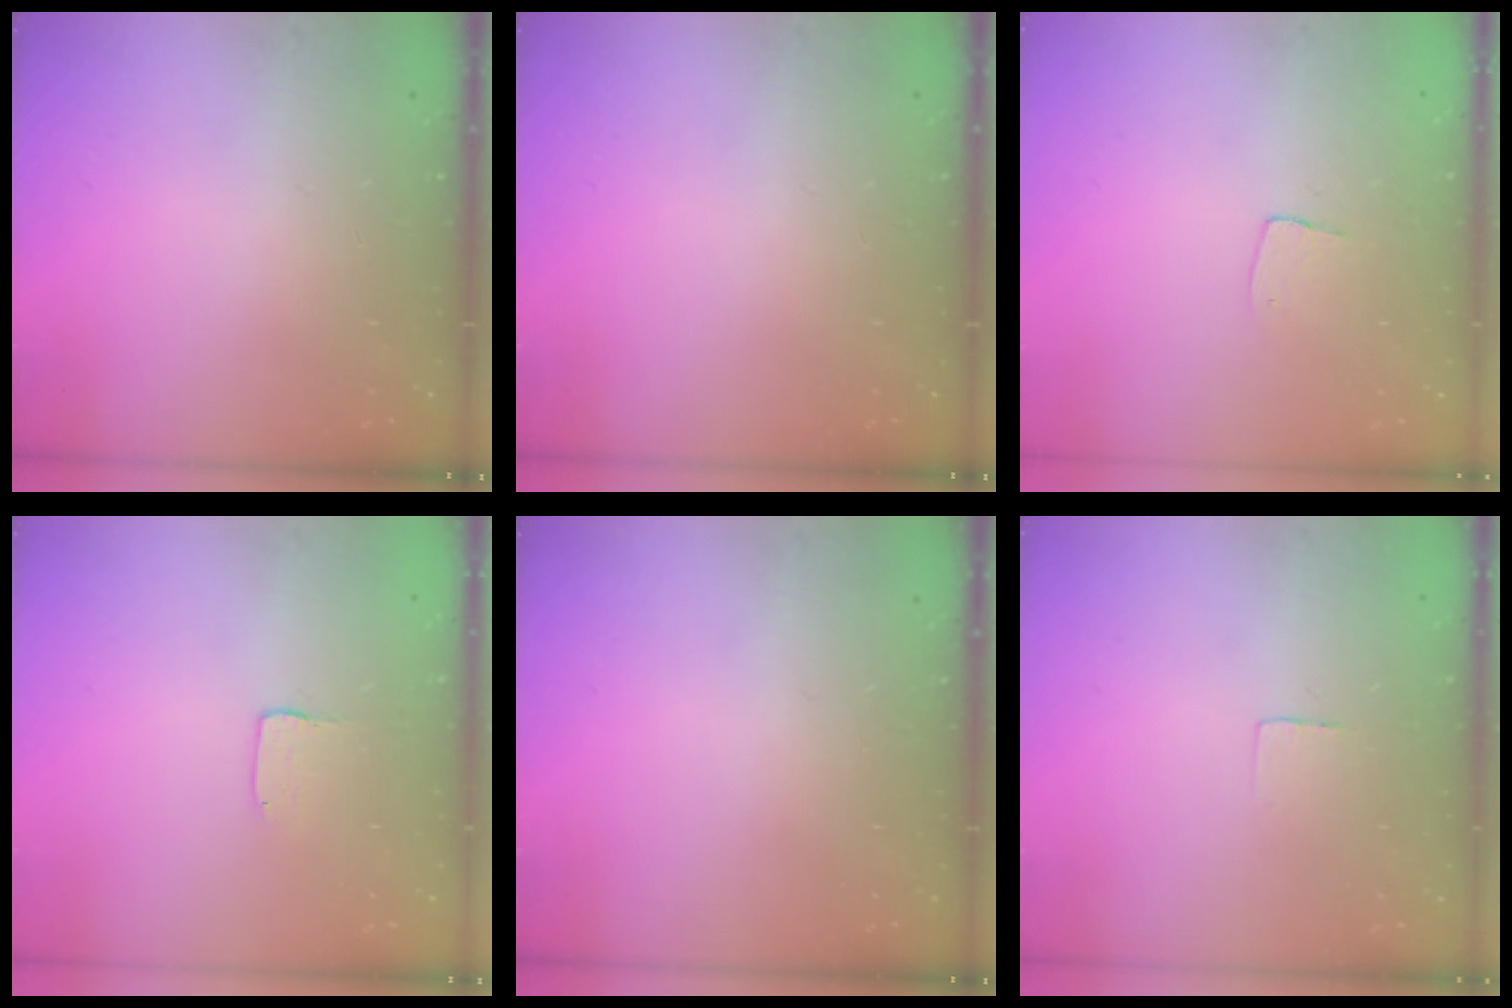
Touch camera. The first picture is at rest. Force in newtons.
{"total": 0.0}
{"total": 4.1, "press": 4.1, "slide": 0.3}
{"total": 1.3, "press": 1.2, "slide": 0.1}
{"total": 0.0}
{"total": 2.3, "press": 2.3, "slide": 0.1}